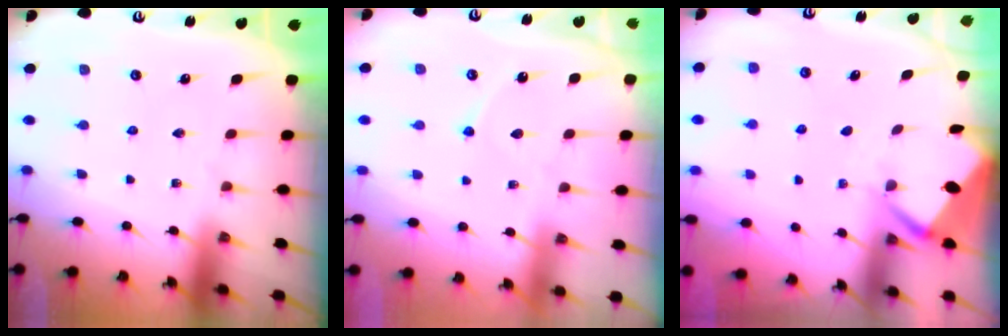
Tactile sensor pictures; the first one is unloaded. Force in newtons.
{"total": 4.4, "press": 4.3, "slide": 0.6}
{"total": 2.9, "press": 2.9, "slide": 0.3}